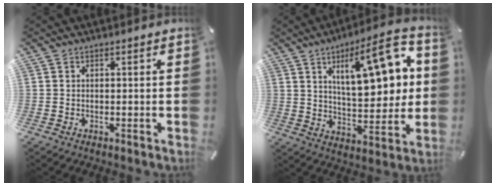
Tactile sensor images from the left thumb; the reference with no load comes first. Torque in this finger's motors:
{"motor_torque": [1.96, 3.05, 1.70, -1.06, 0.61]}